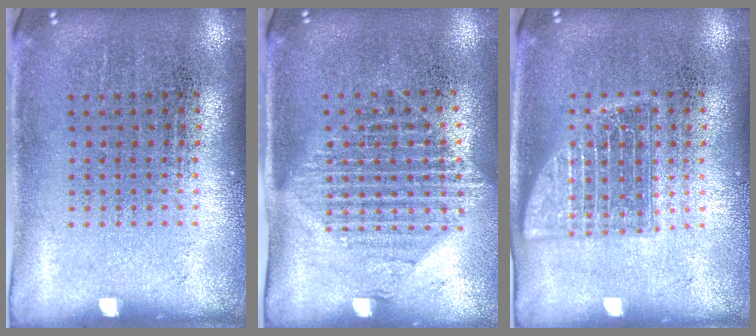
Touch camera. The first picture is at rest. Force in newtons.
{"total": 1.6, "press": 1.3, "slide": 0.9}
{"total": 2.3, "press": 2.3, "slide": 0.3}